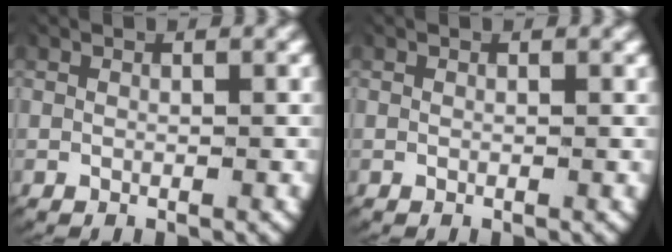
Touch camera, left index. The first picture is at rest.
{"total": 0.0}